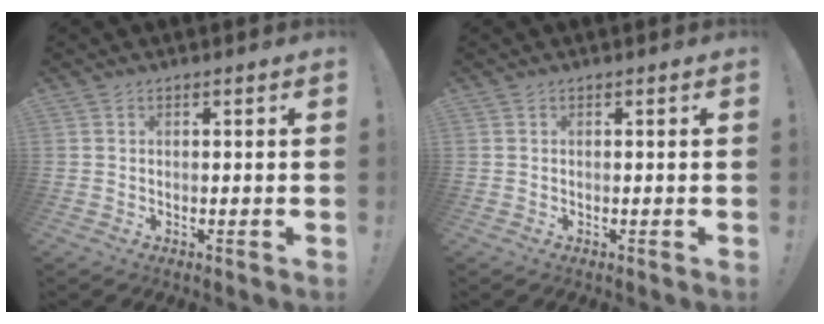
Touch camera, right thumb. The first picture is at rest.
{"total": 0.0}